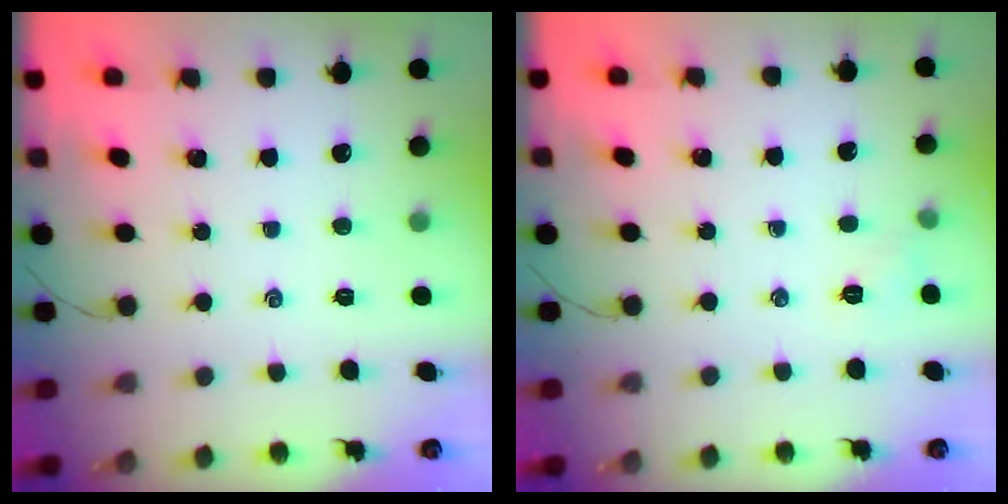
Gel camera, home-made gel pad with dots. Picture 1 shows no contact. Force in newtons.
{"total": 4.2, "press": 4.0, "slide": 1.2}